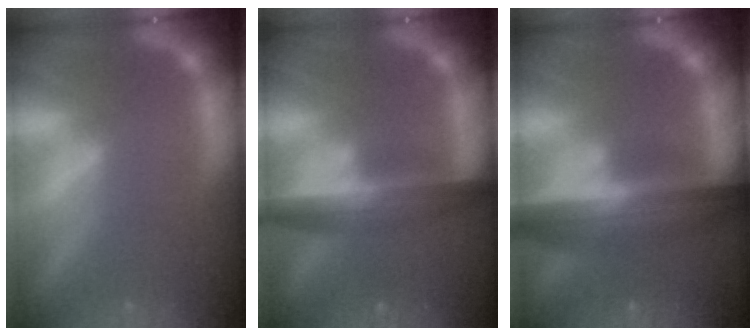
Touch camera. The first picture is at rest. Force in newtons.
{"total": 6.5}
{"total": 9.5}